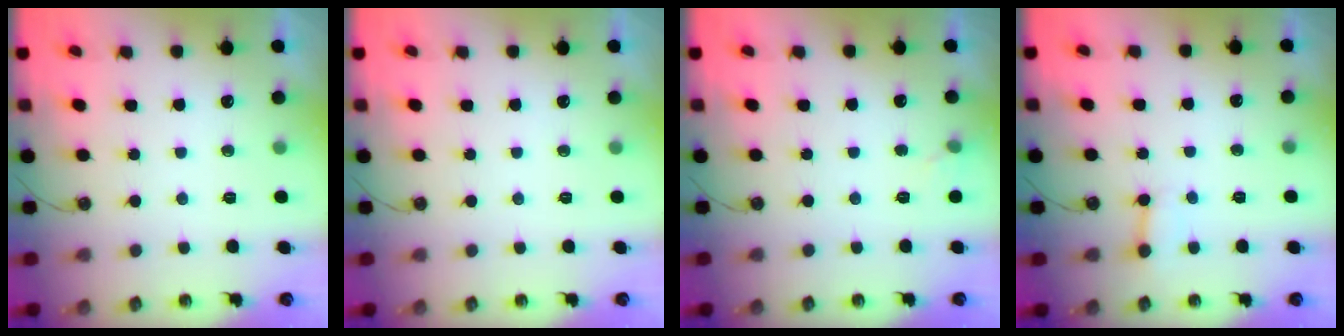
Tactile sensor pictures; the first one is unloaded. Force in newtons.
{"total": 0.0}
{"total": 4.9, "press": 4.8, "slide": 0.5}
{"total": 3.3, "press": 3.3, "slide": 0.2}